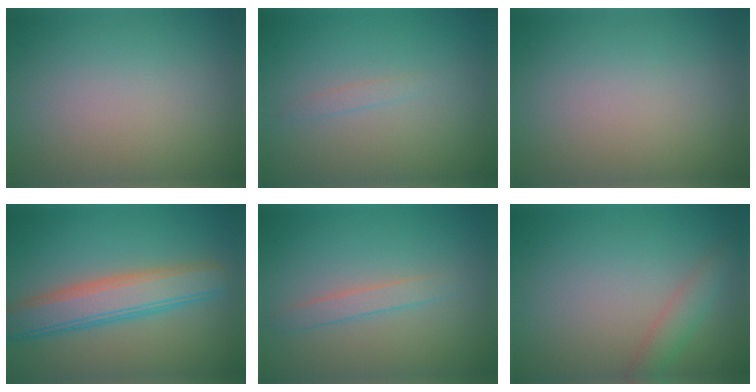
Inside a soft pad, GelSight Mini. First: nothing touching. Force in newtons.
{"total": 0.7, "press": 0.7, "slide": 0.0}
{"total": 0.0}
{"total": 5.6, "press": 5.6, "slide": 0.2}
{"total": 1.6, "press": 1.6, "slide": 0.0}
{"total": 2.1, "press": 2.1, "slide": 0.1}